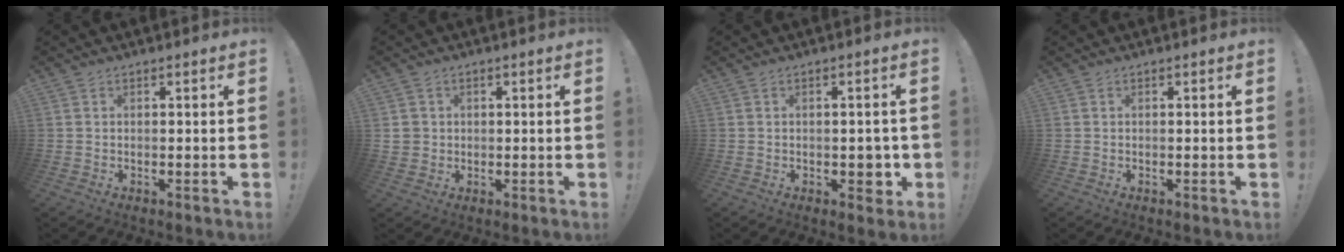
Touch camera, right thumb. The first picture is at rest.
{"total": 3.2, "force": [1.0, 2.9, 0.9], "torque": [-0.008, -0.002, 0.019]}
{"total": 4.5, "force": [-1.0, 3.1, 3.1], "torque": [-0.029, 0.006, -0.014]}
{"total": 0.0}